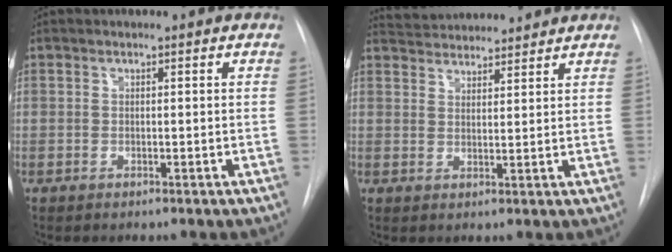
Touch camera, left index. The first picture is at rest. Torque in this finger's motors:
{"motor_torque": [-0.60, -1.08, 0.04, 0.00]}